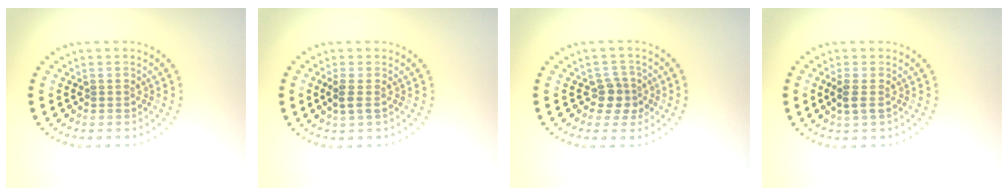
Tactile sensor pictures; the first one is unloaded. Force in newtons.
{"total": 1.3, "press": 1.1, "slide": 0.6}
{"total": 2.2, "press": 1.9, "slide": 1.1}
{"total": 1.3, "press": 1.1, "slide": 0.6}